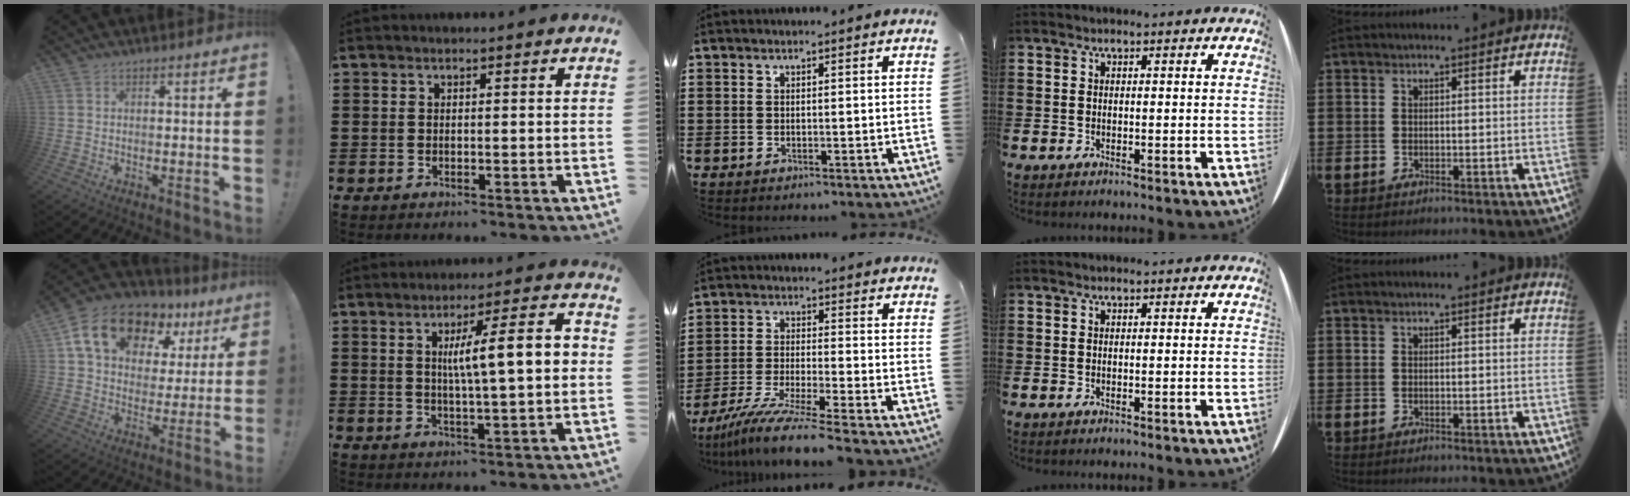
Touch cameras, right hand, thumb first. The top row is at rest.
{"thumb": {"total": 17.8, "force": [10.3, 10.6, 10.0], "torque": [-0.169, -0.046, 0.186]}, "index": {"total": 9.9, "force": [1.5, 1.4, 9.7], "torque": [-0.163, -0.001, 0.016]}, "middle": {"total": 7.9, "force": [-6.8, -0.4, 4.1], "torque": [-0.087, -0.015, -0.130]}}